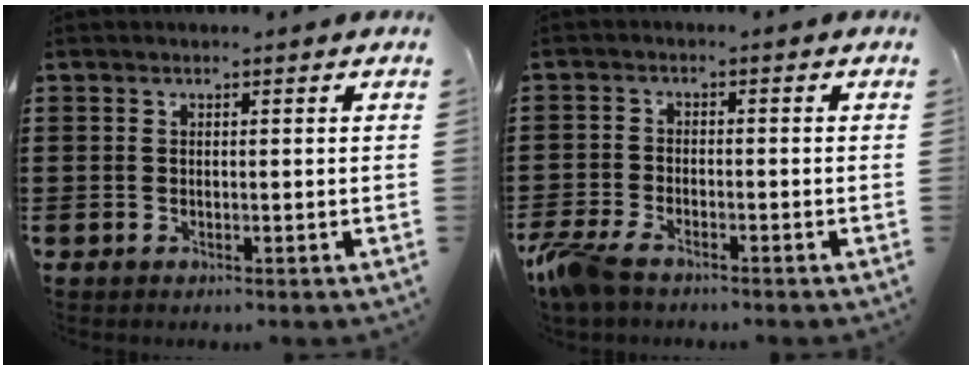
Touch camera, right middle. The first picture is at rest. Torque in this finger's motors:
{"motor_torque": [0.81, -0.31, 0.15, 0.05]}